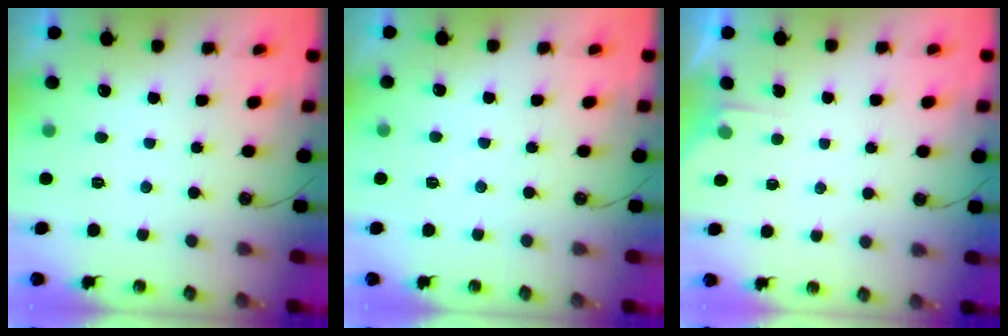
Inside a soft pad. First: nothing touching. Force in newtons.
{"total": 1.5, "press": 1.5, "slide": 0.4}
{"total": 3.0, "press": 2.9, "slide": 0.5}